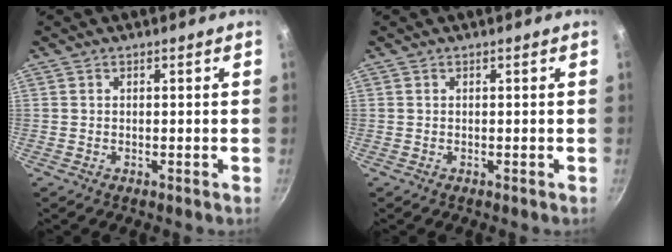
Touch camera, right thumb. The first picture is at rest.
{"total": 0.0}